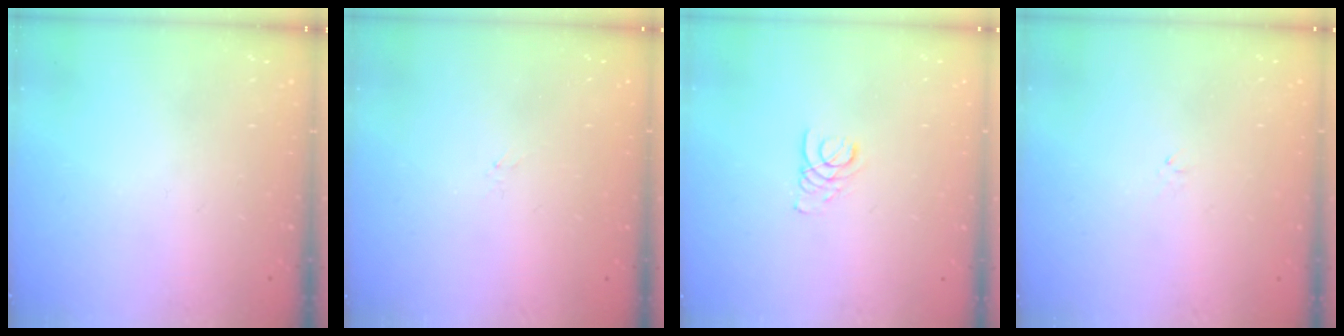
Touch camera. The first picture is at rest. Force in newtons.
{"total": 1.5, "press": 1.4, "slide": 0.3}
{"total": 1.9, "press": 1.9, "slide": 0.2}
{"total": 0.7, "press": 0.5, "slide": 0.4}